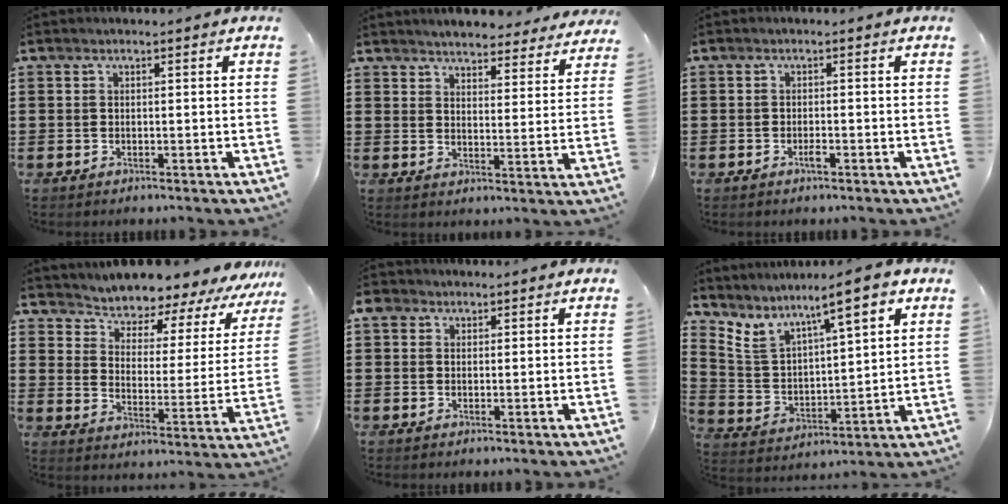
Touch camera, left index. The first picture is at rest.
{"total": 4.3, "force": [4.3, 0.0, 0.0], "torque": [-0.021, -0.025, 0.076]}
{"total": 1.2, "force": [-0.6, 0.3, 1.0], "torque": [-0.021, -0.005, -0.010]}
{"total": 3.9, "force": [3.8, 0.9, -0.3], "torque": [-0.025, -0.044, 0.057]}
{"total": 2.1, "force": [1.1, 1.7, 0.5], "torque": [-0.018, 0.010, 0.020]}
{"total": 8.5, "force": [6.7, 2.3, 4.7], "torque": [-0.113, -0.030, 0.110]}